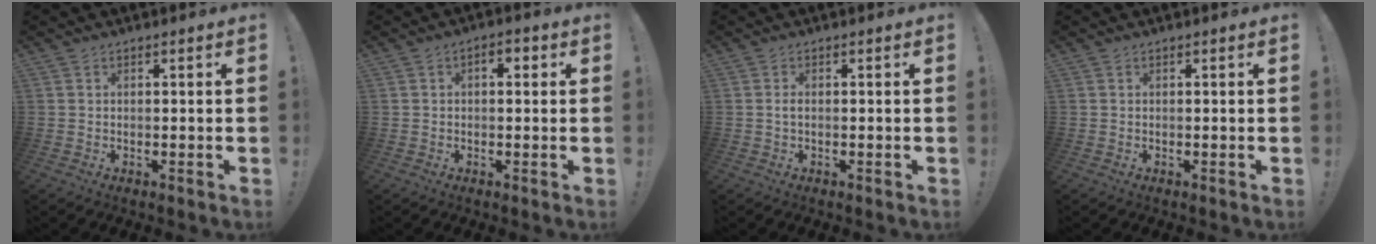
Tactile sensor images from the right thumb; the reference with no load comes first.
{"total": 2.8, "force": [-0.2, 1.9, 2.0], "torque": [-0.025, 0.009, -0.009]}
{"total": 1.2, "force": [-0.3, 0.6, 1.0], "torque": [-0.021, 0.004, -0.006]}
{"total": 0.0}